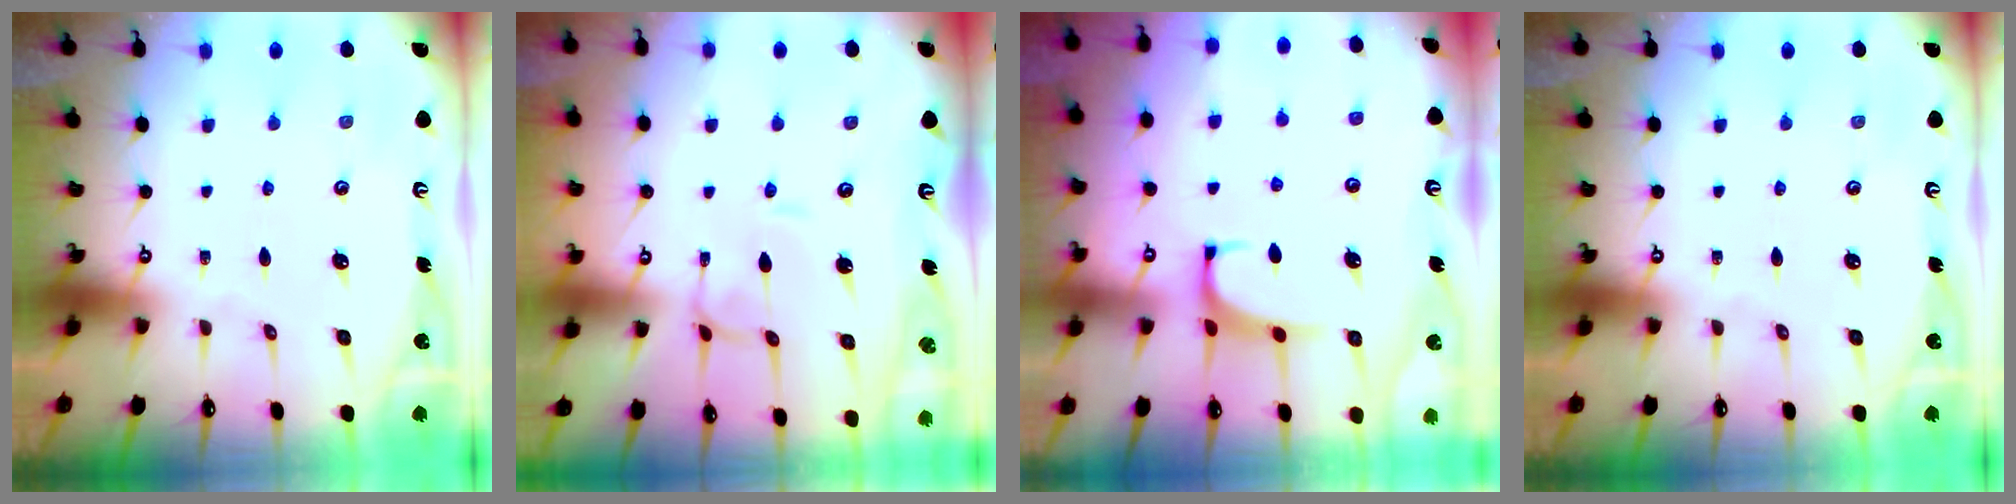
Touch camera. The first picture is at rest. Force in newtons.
{"total": 1.4, "press": 1.3, "slide": 0.4}
{"total": 1.0, "press": 0.4, "slide": 0.9}
{"total": 0.0}